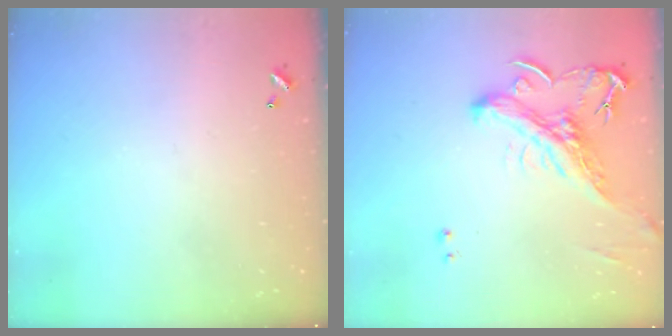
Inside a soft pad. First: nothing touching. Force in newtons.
{"total": 2.2, "press": 1.4, "slide": 1.7}